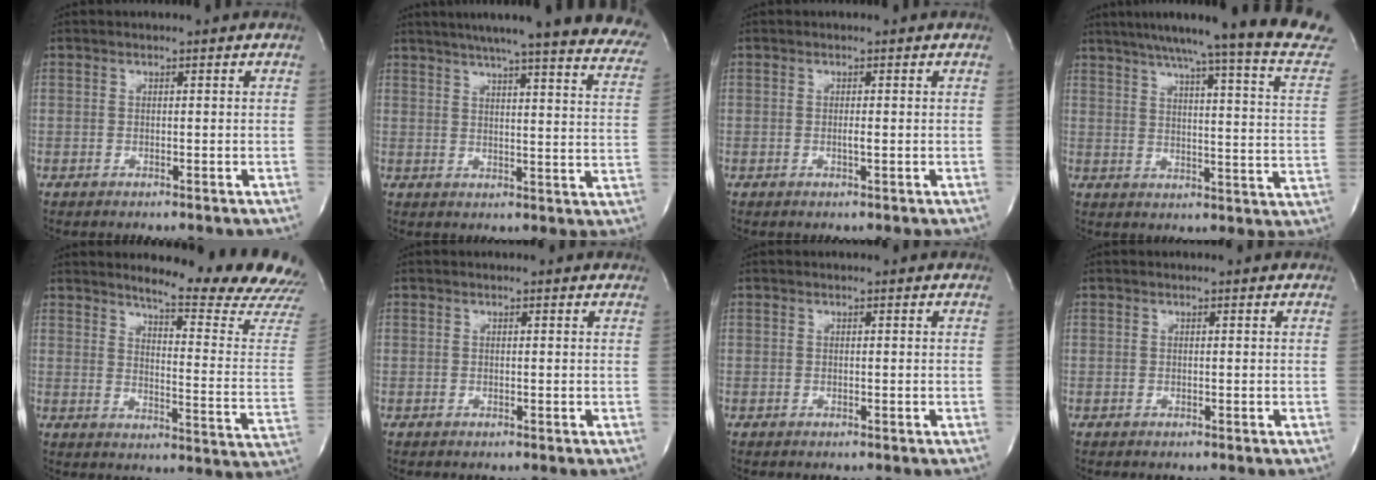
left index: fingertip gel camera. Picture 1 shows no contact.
{"total": 28.9, "force": [24.6, 2.5, 15.0], "torque": [-0.173, -0.048, 0.285]}
{"total": 0.8, "force": [-0.1, -0.1, 0.8], "torque": [-0.017, -0.002, -0.002]}
{"total": 24.2, "force": [21.0, -0.4, 11.9], "torque": [-0.172, -0.066, 0.252]}
{"total": 18.5, "force": [17.3, 0.2, 6.4], "torque": [-0.087, -0.125, 0.195]}
{"total": 2.4, "force": [2.2, 0.7, 0.5], "torque": [-0.015, 0.011, 0.012]}
{"total": 0.9, "force": [0.9, 0.2, 0.1], "torque": [-0.011, 0.007, 0.006]}
{"total": 1.3, "force": [1.2, 0.3, 0.2], "torque": [-0.015, 0.007, 0.007]}